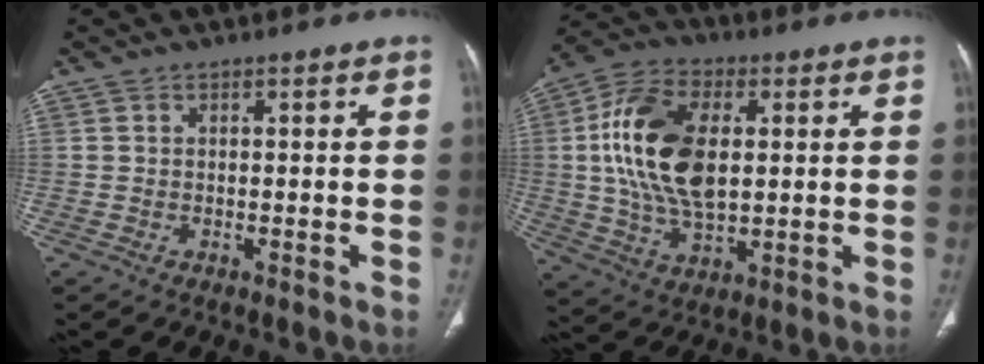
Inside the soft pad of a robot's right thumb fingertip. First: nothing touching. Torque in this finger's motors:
{"motor_torque": [2.49, 2.52, 2.01, -0.66, 0.72]}